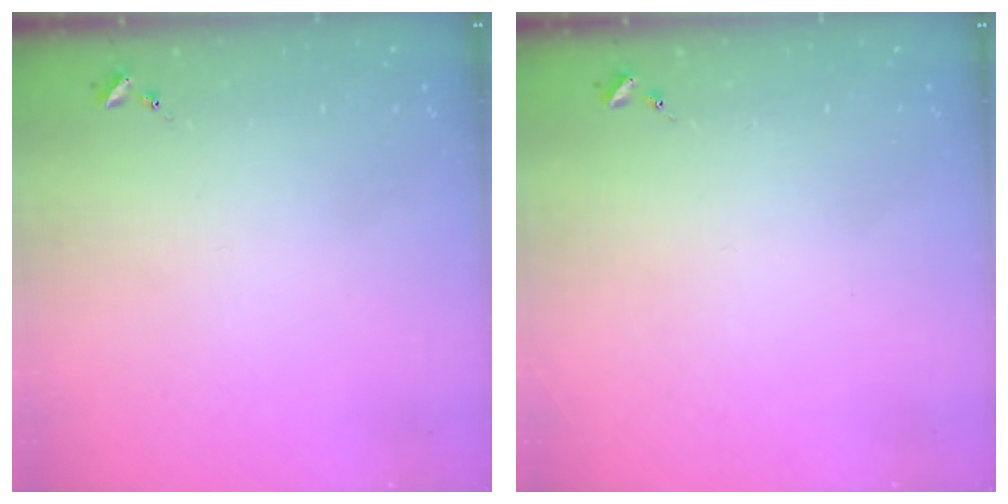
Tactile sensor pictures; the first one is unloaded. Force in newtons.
{"total": 0.0}